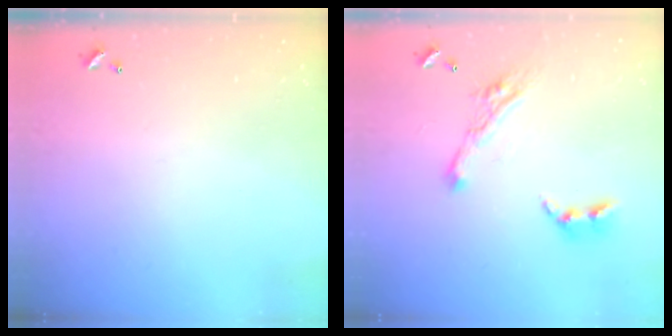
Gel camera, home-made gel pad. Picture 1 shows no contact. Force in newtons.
{"total": 9.2, "press": 9.1, "slide": 1.1}